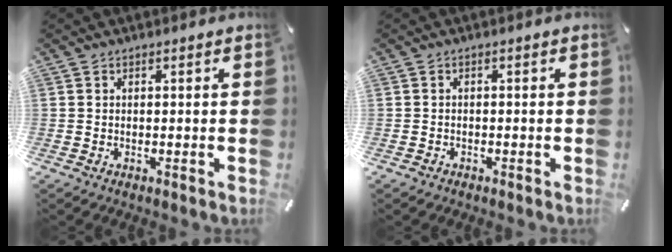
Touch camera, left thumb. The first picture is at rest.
{"total": 0.8, "force": [-0.6, 0.5, 0.1], "torque": [-0.003, 0.003, -0.015]}